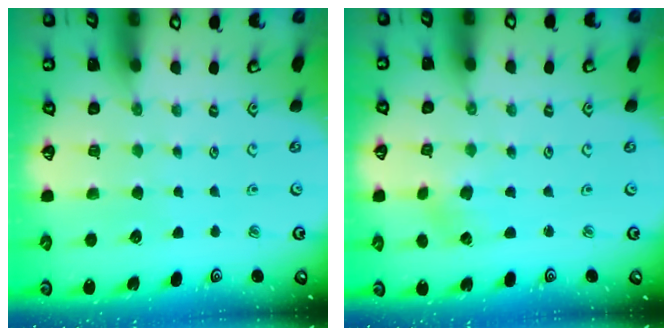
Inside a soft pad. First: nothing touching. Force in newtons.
{"total": 2.6, "press": 2.6, "slide": 0.2}